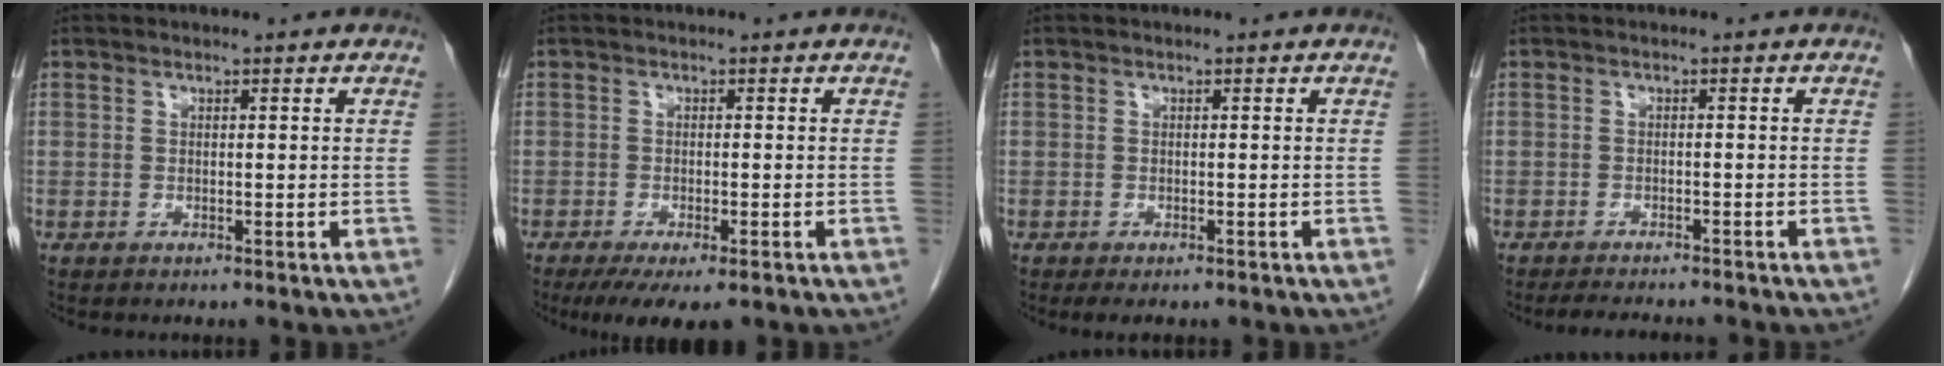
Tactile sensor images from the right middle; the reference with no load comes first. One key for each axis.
{"total": 7.1, "fx": -4.9, "fy": 2.0, "fz": 4.7, "tx": -0.067, "ty": -0.017, "tz": -0.073}
{"total": 2.6, "fx": -1.9, "fy": 1.0, "fz": 1.4, "tx": -0.014, "ty": -0.003, "tz": -0.021}
{"total": 6.7, "fx": -6.0, "fy": 1.2, "fz": 2.7, "tx": -0.034, "ty": -0.006, "tz": -0.081}